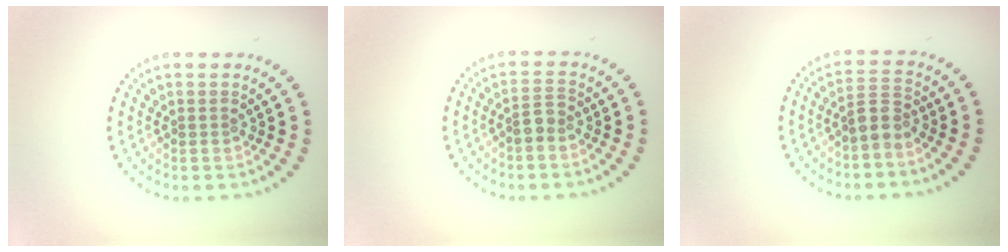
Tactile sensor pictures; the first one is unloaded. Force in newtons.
{"total": 1.6, "press": 1.4, "slide": 0.7}
{"total": 2.2, "press": 1.8, "slide": 1.3}